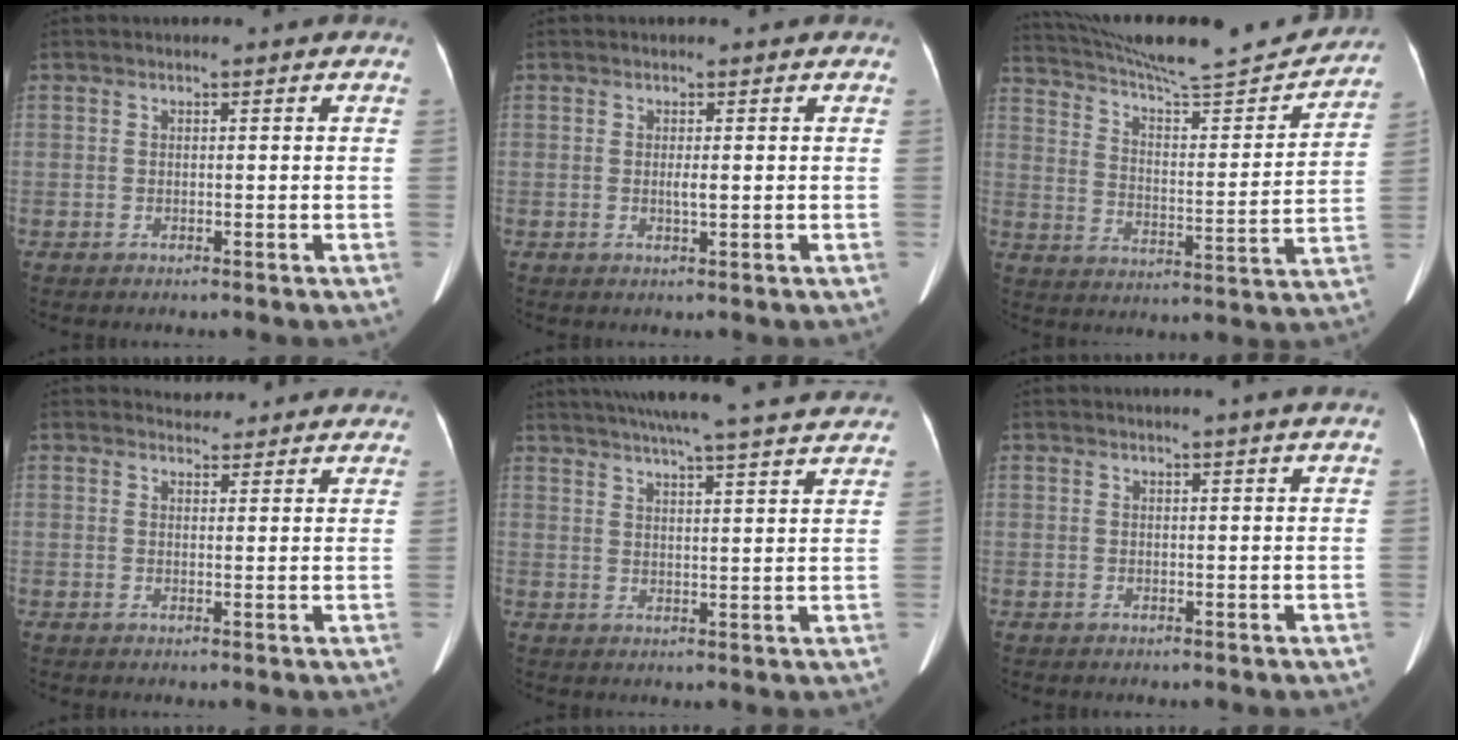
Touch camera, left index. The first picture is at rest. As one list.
[{"total": 1.2, "force": [0.1, 0.0, 1.2], "torque": [-0.026, -0.001, 0.003]}, {"total": 23.8, "force": [22.0, 1.8, 8.7], "torque": [-0.147, -0.035, 0.311]}, {"total": 6.8, "force": [6.5, 1.9, 0.9], "torque": [0.005, 0.010, 0.060]}, {"total": 25.6, "force": [23.3, 1.0, 10.6], "torque": [-0.176, -0.004, 0.294]}, {"total": 3.1, "force": [2.6, -0.8, 1.4], "torque": [-0.020, 0.003, 0.029]}]